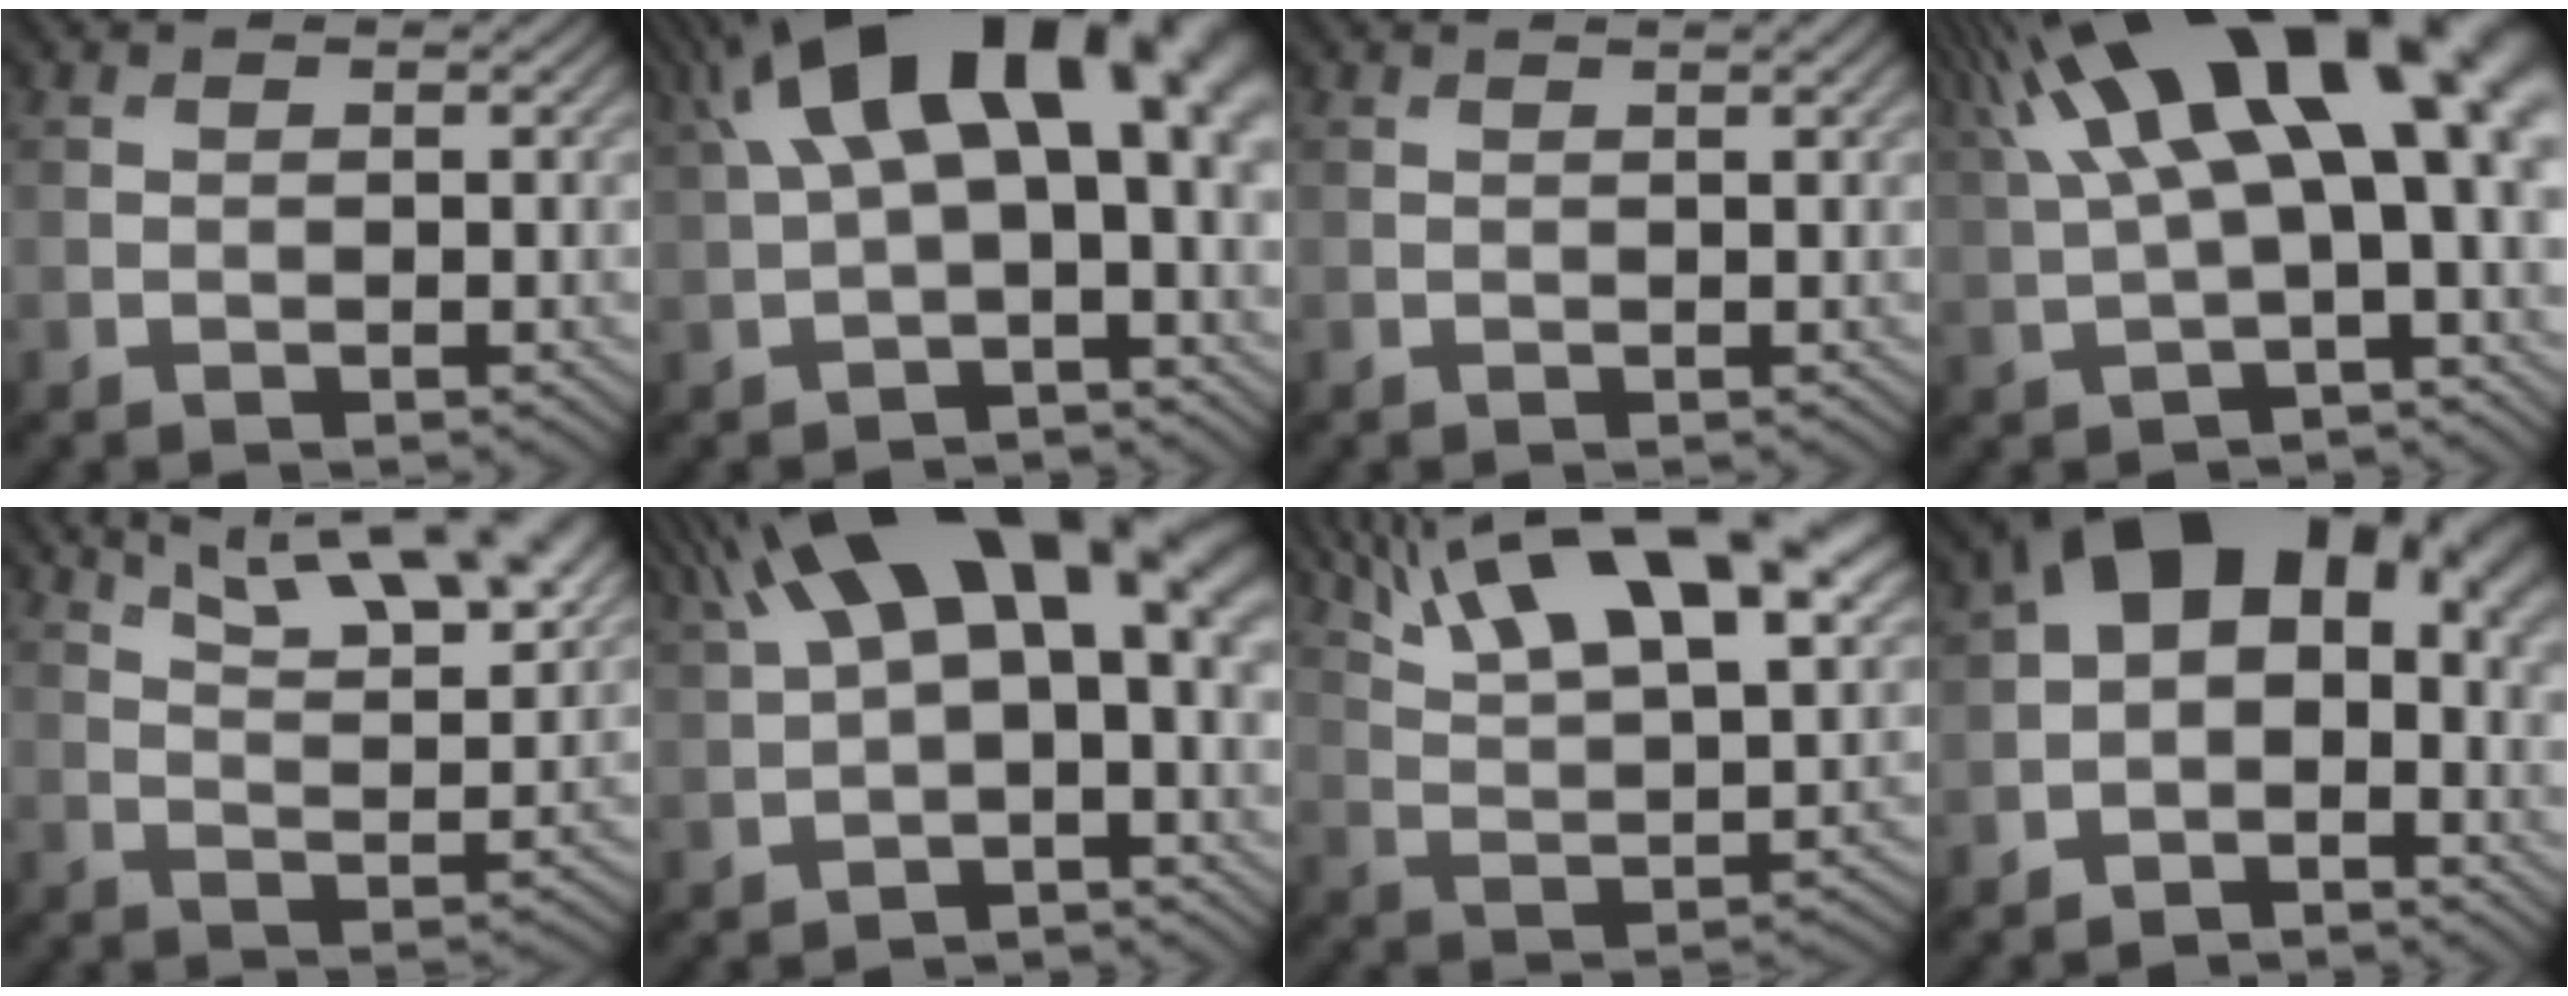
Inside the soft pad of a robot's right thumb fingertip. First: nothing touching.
{"total": 16.6, "force": [4.5, 7.7, 14.0], "torque": [-0.229, 0.032, 0.083]}
{"total": 1.0, "force": [0.7, -0.3, 0.7], "torque": [-0.008, 0.003, 0.012]}
{"total": 19.0, "force": [5.7, 6.9, 16.7], "torque": [-0.264, 0.041, 0.105]}
{"total": 12.4, "force": [8.4, 3.7, 8.4], "torque": [-0.127, 0.013, 0.132]}
{"total": 15.2, "force": [4.7, 6.5, 12.9], "torque": [-0.224, 0.029, 0.083]}
{"total": 19.3, "force": [11.9, 6.2, 13.9], "torque": [-0.238, 0.038, 0.191]}
{"total": 14.3, "force": [1.1, 8.8, 11.3], "torque": [-0.176, 0.005, 0.020]}